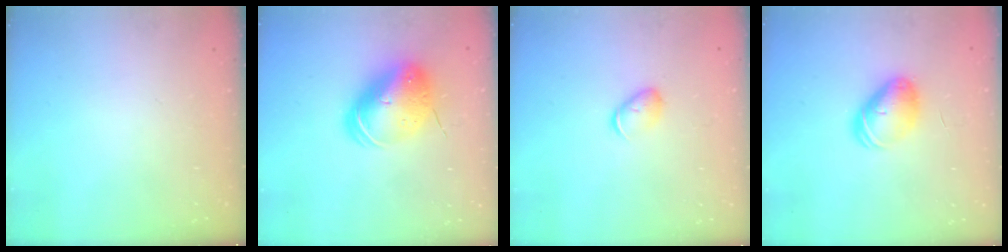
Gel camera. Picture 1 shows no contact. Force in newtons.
{"total": 13.5, "press": 13.2, "slide": 2.6}
{"total": 5.4, "press": 5.3, "slide": 0.8}
{"total": 9.0, "press": 8.9, "slide": 1.3}